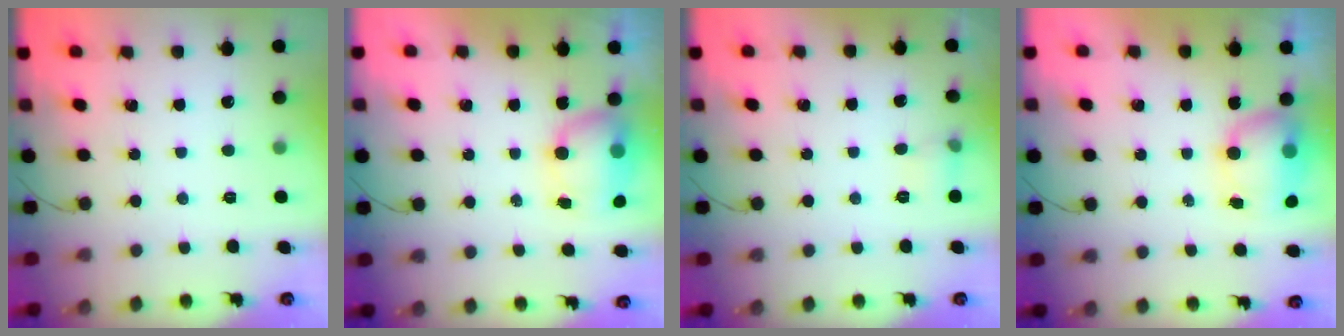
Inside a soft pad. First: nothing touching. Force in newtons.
{"total": 8.4, "press": 8.1, "slide": 2.3}
{"total": 6.0, "press": 5.7, "slide": 1.8}
{"total": 8.4, "press": 8.1, "slide": 2.3}